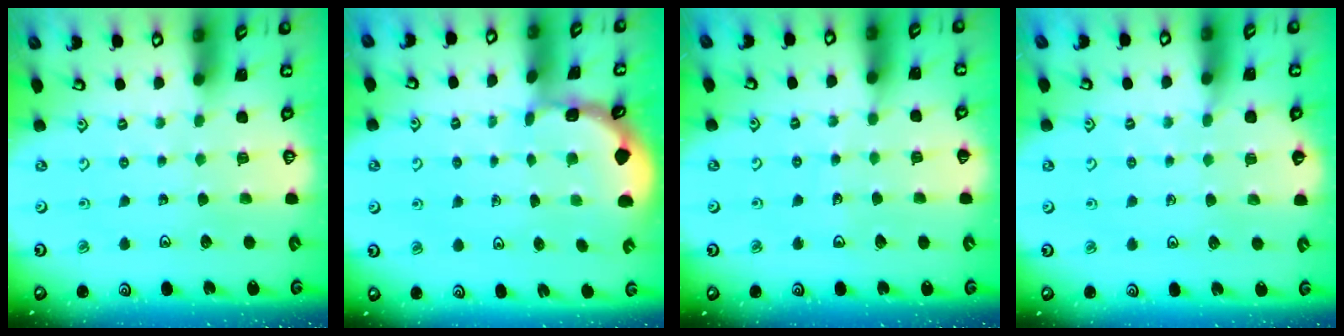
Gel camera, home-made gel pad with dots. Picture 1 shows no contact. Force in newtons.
{"total": 1.6, "press": 1.6, "slide": 0.2}
{"total": 2.5, "press": 2.5, "slide": 0.2}
{"total": 3.5, "press": 3.4, "slide": 0.6}